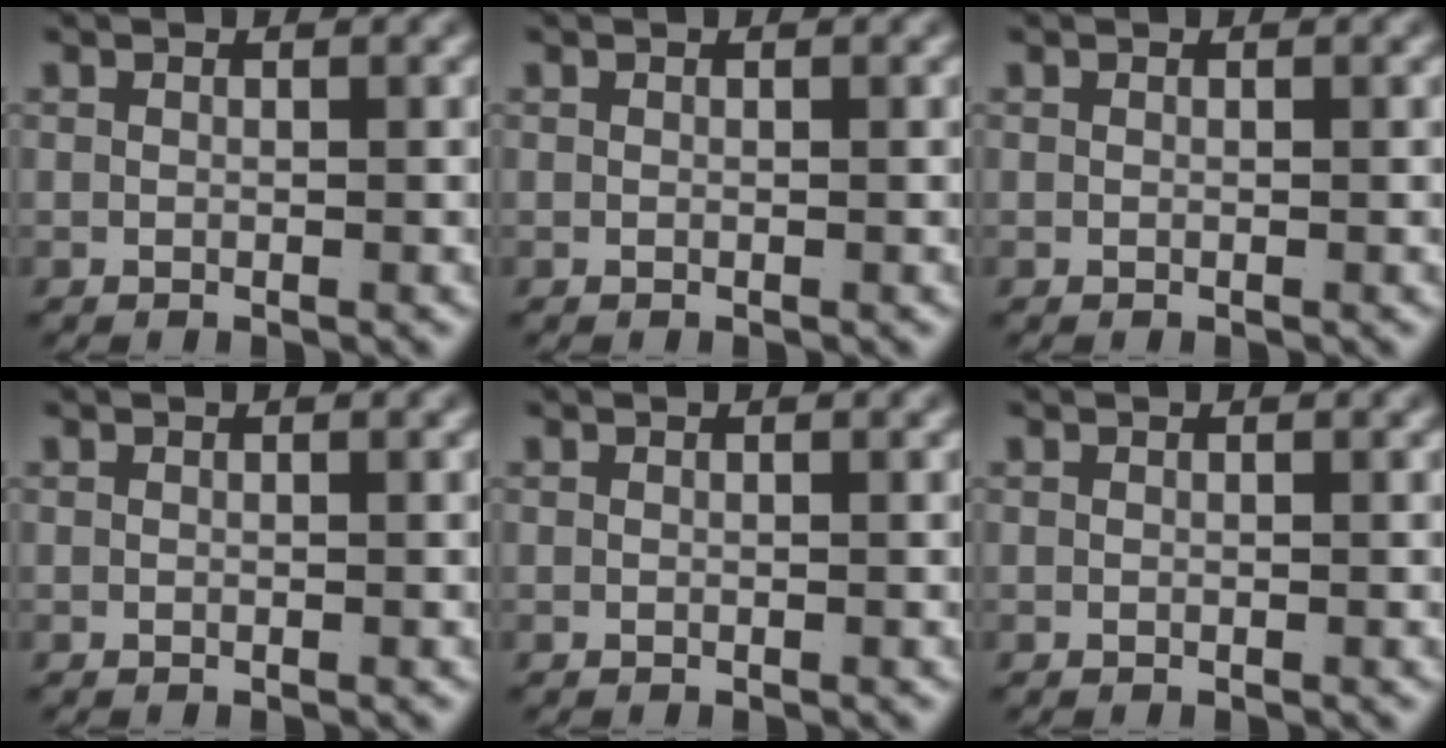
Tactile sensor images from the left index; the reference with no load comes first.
{"total": 0.0}
{"total": 0.0}
{"total": 0.0}
{"total": 0.0}
{"total": 0.0}